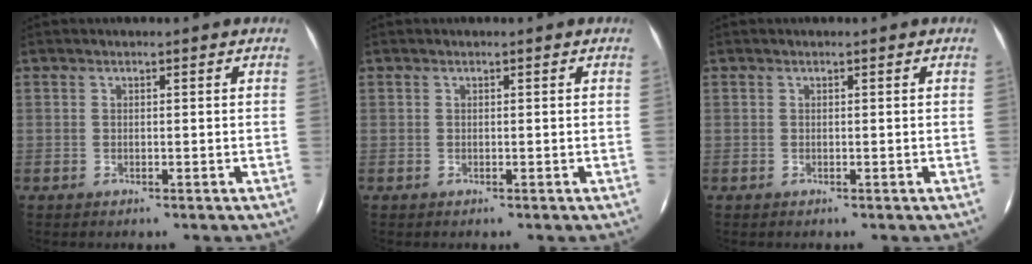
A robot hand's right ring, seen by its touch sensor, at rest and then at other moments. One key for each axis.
{"total": 0.0}
{"total": 0.0}